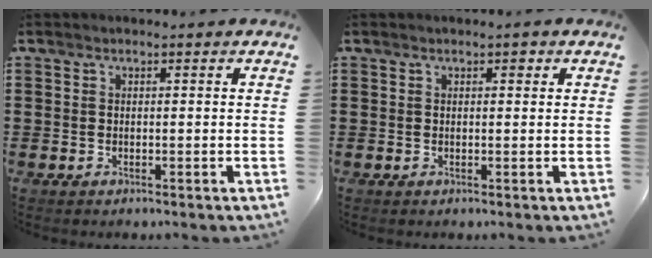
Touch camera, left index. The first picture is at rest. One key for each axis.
{"total": 1.0, "fx": 0.5, "fy": 0.5, "fz": 0.7, "tx": -0.006, "ty": 0.004, "tz": 0.005}